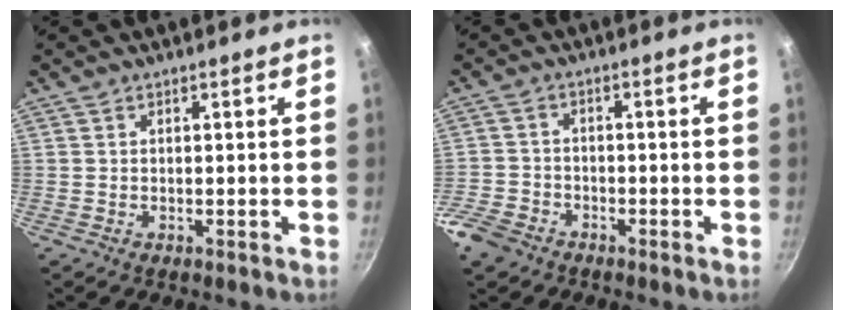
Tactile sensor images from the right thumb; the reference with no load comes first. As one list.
[{"total": 5.9, "force": [-4.1, 3.7, 2.0], "torque": [-0.044, 0.011, -0.081]}]